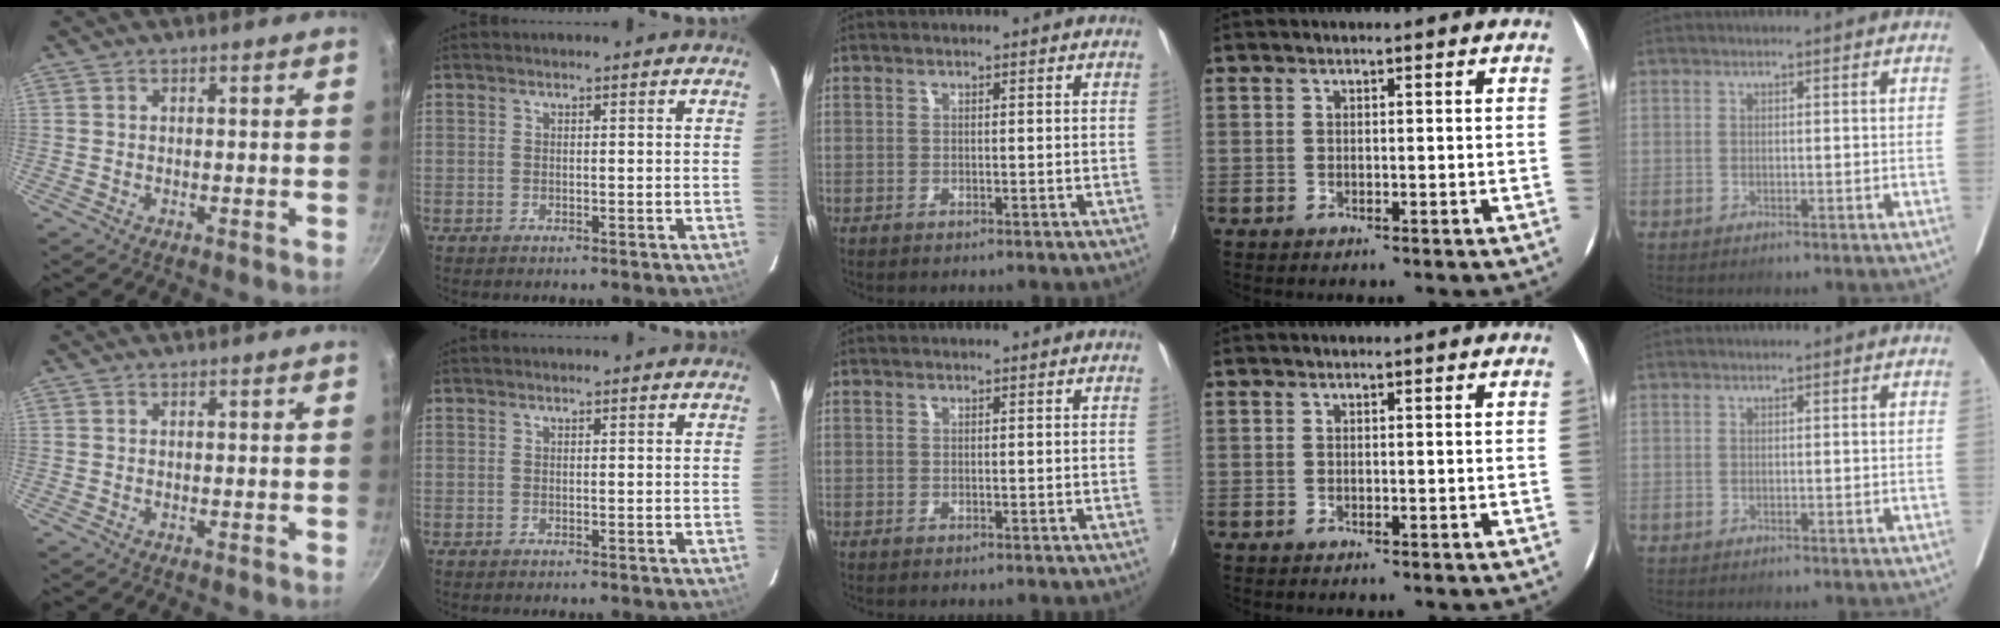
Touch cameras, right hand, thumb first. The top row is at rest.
{}